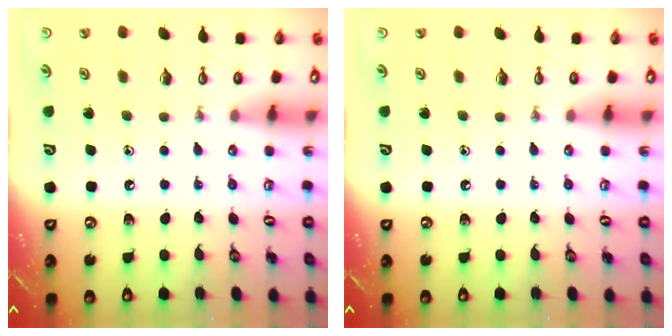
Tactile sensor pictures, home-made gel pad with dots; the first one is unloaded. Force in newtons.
{"total": 0.0}